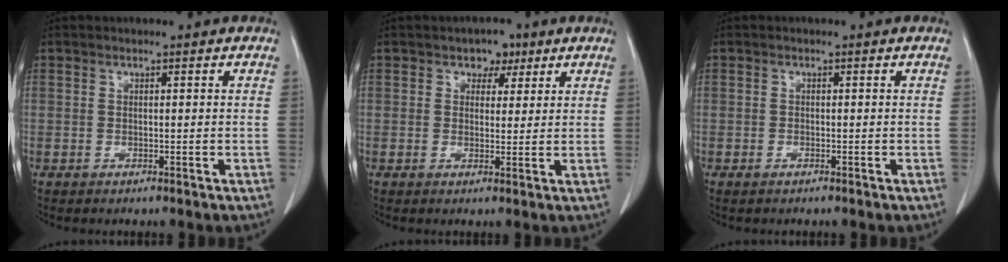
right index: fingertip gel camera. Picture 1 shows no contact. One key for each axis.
{"total": 3.2, "fx": 1.8, "fy": 2.4, "fz": 1.3, "tx": -0.010, "ty": 0.004, "tz": 0.022}
{"total": 0.6, "fx": -0.5, "fy": 0.2, "fz": 0.3, "tx": -0.009, "ty": -0.001, "tz": -0.007}